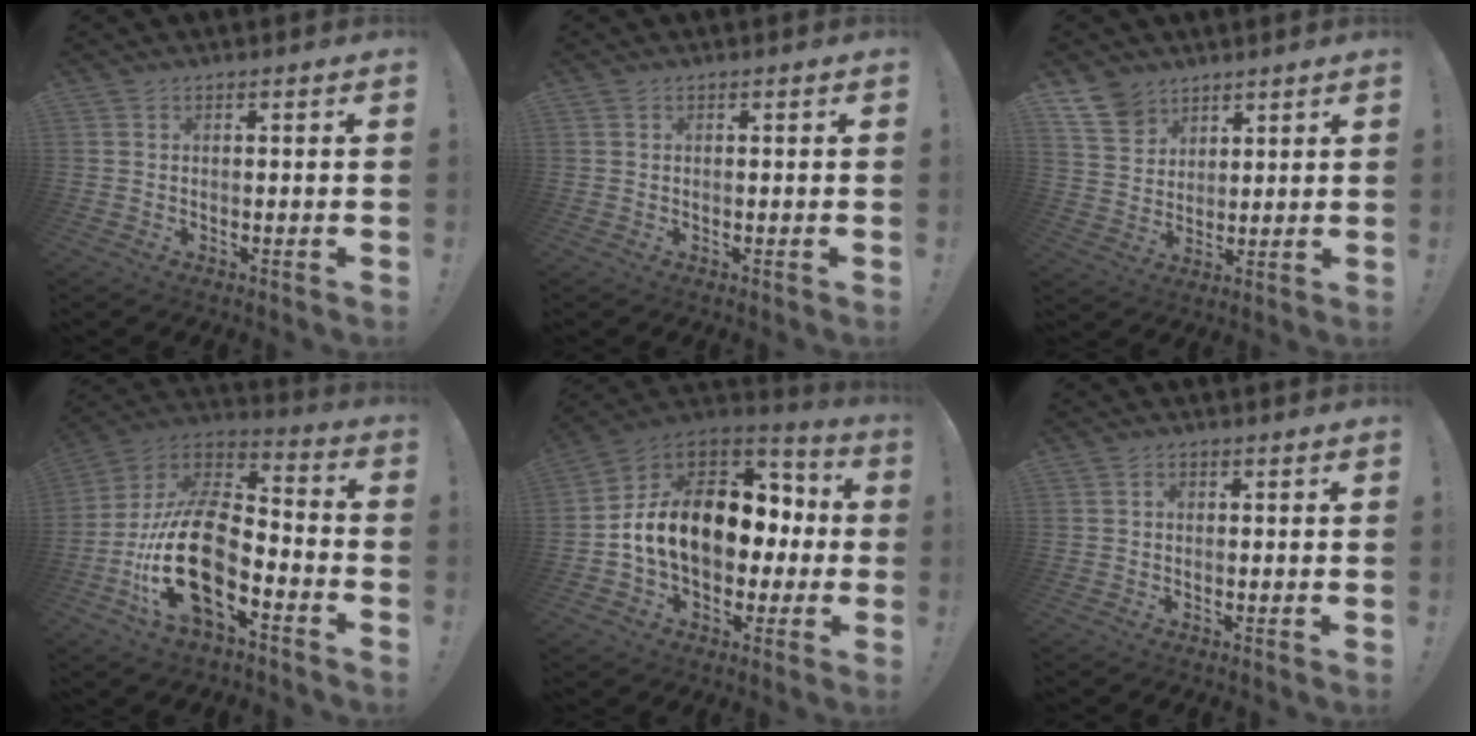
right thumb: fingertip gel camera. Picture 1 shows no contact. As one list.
[{"total": 0.0}, {"total": 9.8, "force": [7.1, 6.3, 2.5], "torque": [-0.046, -0.047, 0.141]}, {"total": 22.2, "force": [-7.7, 11.2, 17.6], "torque": [-0.360, 0.037, -0.127]}, {"total": 18.4, "force": [1.5, 13.4, 12.5], "torque": [-0.190, 0.006, 0.047]}, {"total": 0.8, "force": [-0.2, 0.6, 0.4], "torque": [-0.008, 0.003, -0.004]}]